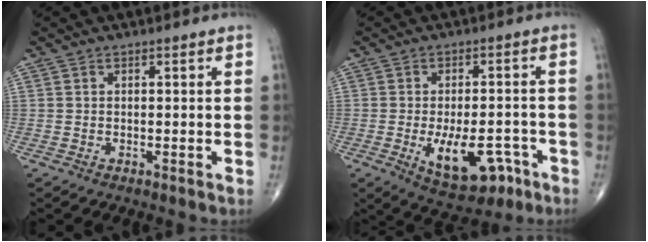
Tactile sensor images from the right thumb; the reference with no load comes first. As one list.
[{"total": 11.6, "force": [-4.3, 6.0, 9.0], "torque": [-0.117, 0.016, -0.051]}]